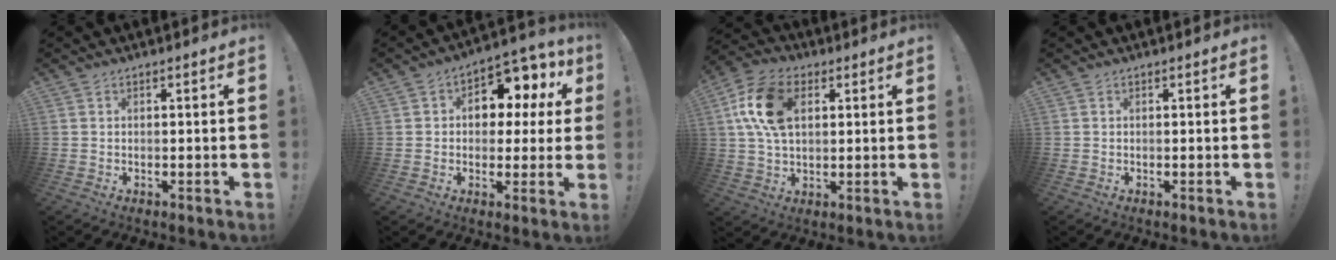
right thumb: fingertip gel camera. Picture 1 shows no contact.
{"total": 9.6, "force": [3.6, 6.6, 6.0], "torque": [-0.075, -0.025, 0.063]}
{"total": 15.1, "force": [4.3, 9.6, 10.9], "torque": [-0.207, 0.006, 0.079]}
{"total": 0.0}